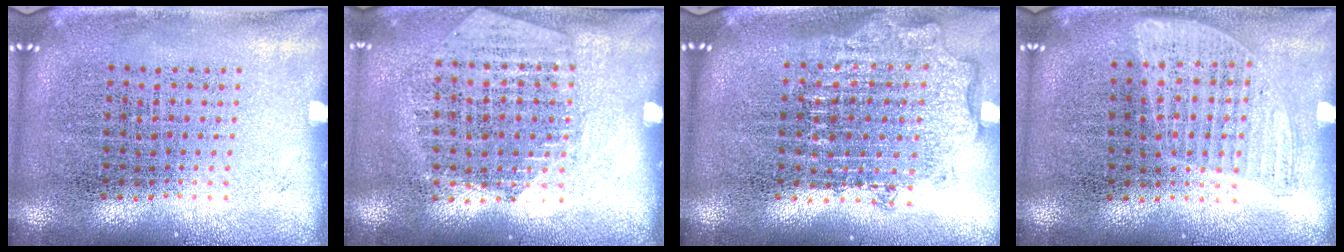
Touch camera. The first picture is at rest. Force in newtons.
{"total": 1.3, "press": 1.2, "slide": 0.5}
{"total": 1.8, "press": 1.5, "slide": 1.1}
{"total": 0.9, "press": 0.8, "slide": 0.4}